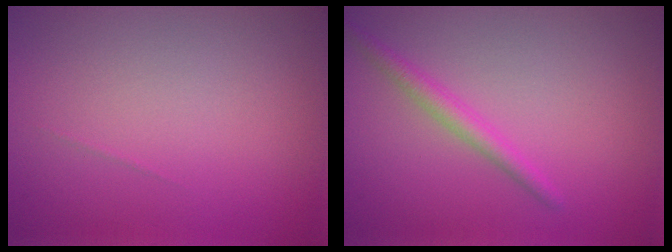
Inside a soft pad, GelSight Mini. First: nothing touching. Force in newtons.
{"total": 1.8, "press": 1.8, "slide": 0.1}